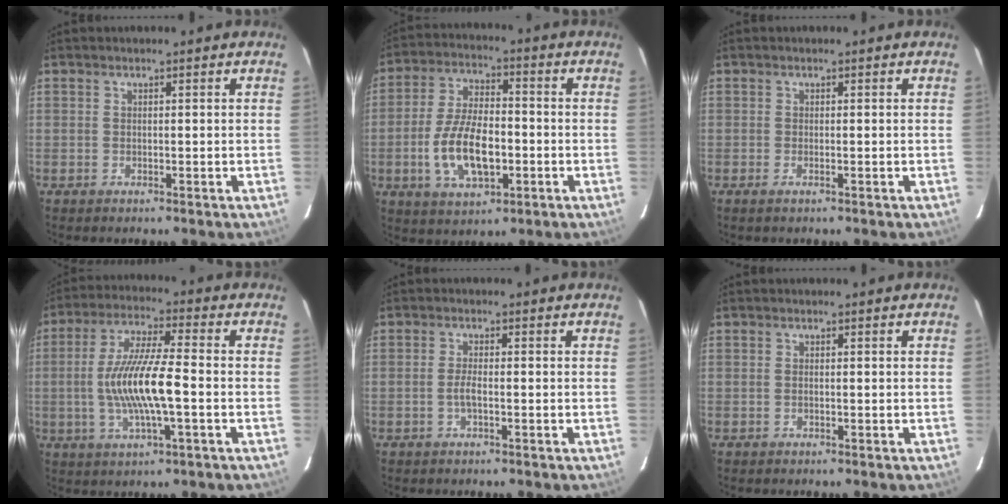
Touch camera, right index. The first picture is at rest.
{"total": 12.6, "force": [-3.1, 5.9, 10.7], "torque": [-0.216, 0.003, -0.049]}
{"total": 0.9, "force": [-0.5, -0.2, 0.8], "torque": [-0.015, 0.000, -0.010]}
{"total": 12.8, "force": [-2.0, 2.0, 12.5], "torque": [-0.244, -0.001, -0.038]}
{"total": 1.9, "force": [-0.6, 0.3, 1.7], "torque": [-0.036, 0.003, -0.013]}
{"total": 0.0}